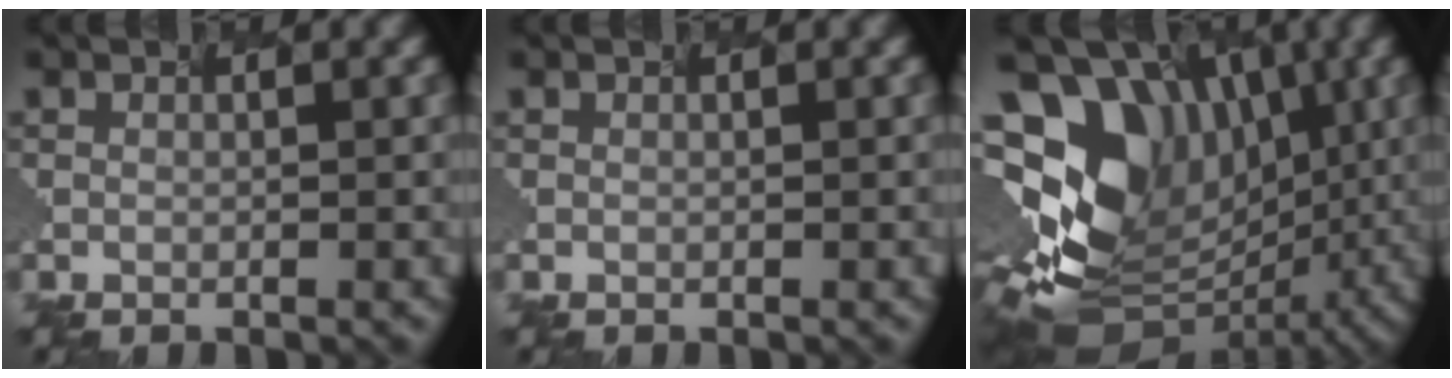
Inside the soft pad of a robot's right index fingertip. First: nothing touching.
{"total": 0.0}
{"total": 15.0, "force": [-0.2, 12.0, 9.0], "torque": [-0.170, 0.014, 0.017]}